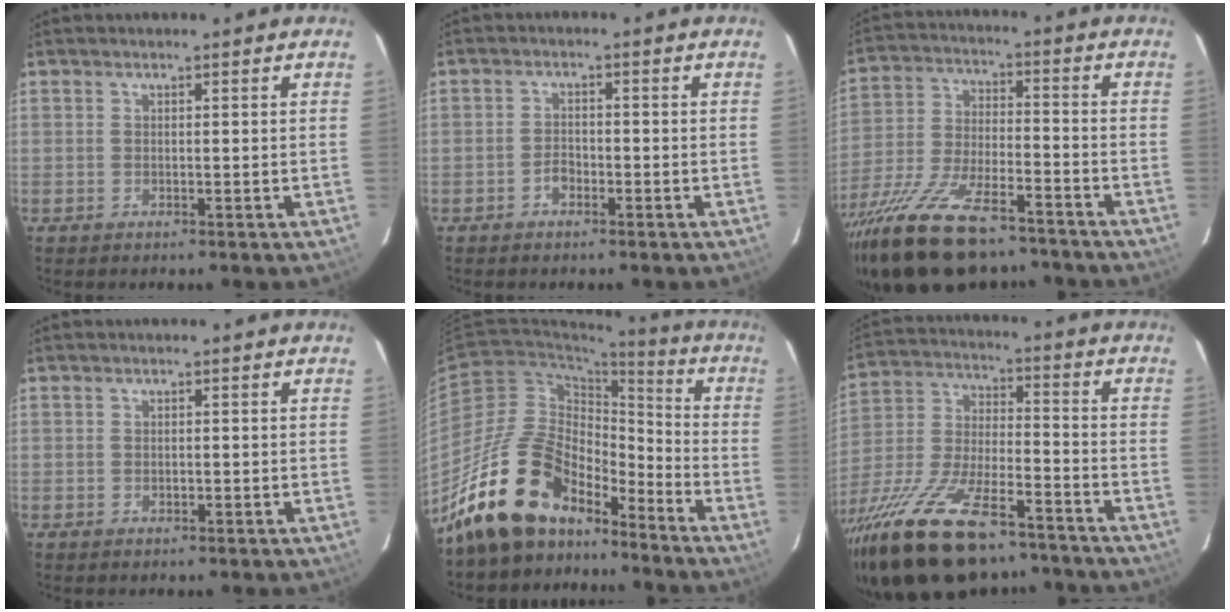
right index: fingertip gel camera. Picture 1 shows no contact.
{"total": 2.0, "force": [-1.3, 1.3, 0.9], "torque": [-0.017, 0.006, -0.022]}
{"total": 22.3, "force": [-16.8, 7.8, 12.4], "torque": [-0.258, -0.042, -0.282]}
{"total": 0.7, "force": [-0.1, 0.6, 0.3], "torque": [-0.003, 0.001, 0.000]}
{"total": 18.5, "force": [-14.4, 8.6, 7.9], "torque": [-0.153, 0.019, -0.244]}
{"total": 27.1, "force": [-19.5, 9.8, 16.0], "torque": [-0.324, -0.036, -0.318]}